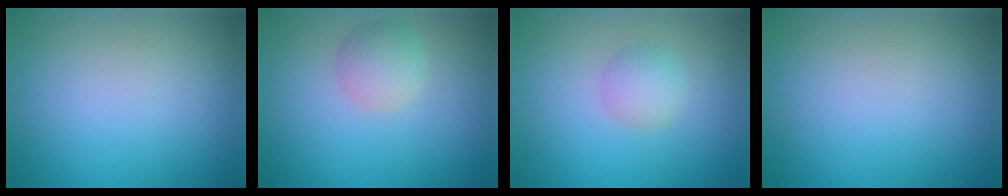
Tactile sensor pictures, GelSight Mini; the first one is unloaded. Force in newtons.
{"total": 2.3, "press": 2.3, "slide": 0.2}
{"total": 2.0, "press": 2.0, "slide": 0.0}
{"total": 0.0}